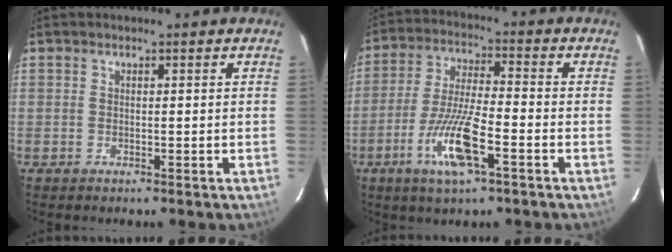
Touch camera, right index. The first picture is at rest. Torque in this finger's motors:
{"motor_torque": [1.45, -0.69, 0.38, 0.11]}